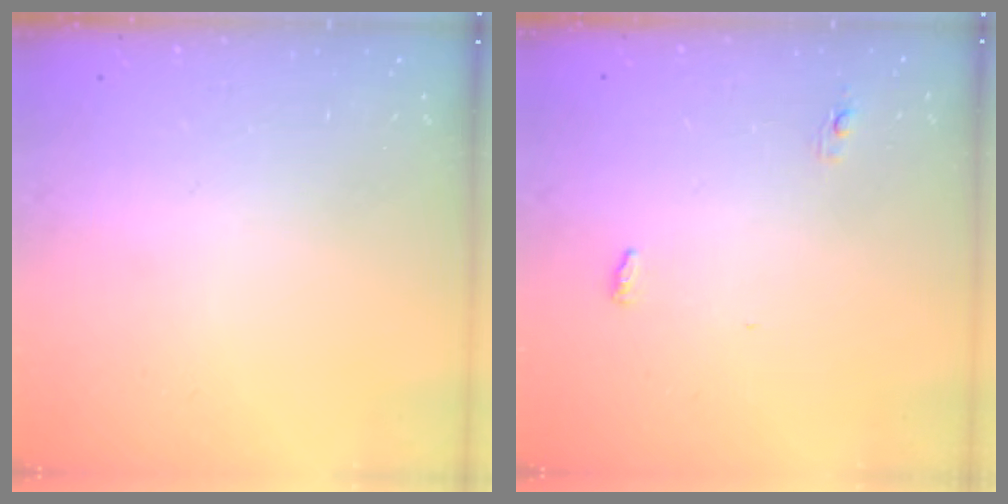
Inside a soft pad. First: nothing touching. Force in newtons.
{"total": 3.6, "press": 3.5, "slide": 0.9}